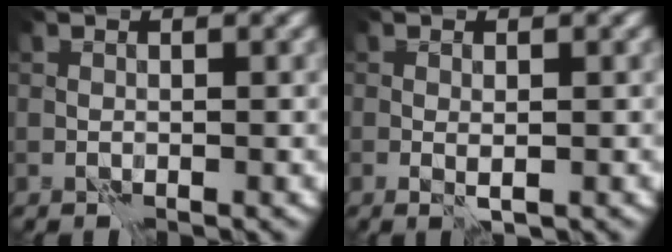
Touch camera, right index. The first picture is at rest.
{"total": 1.5, "force": [-0.1, 0.4, 1.4], "torque": [-0.025, -0.005, 0.002]}